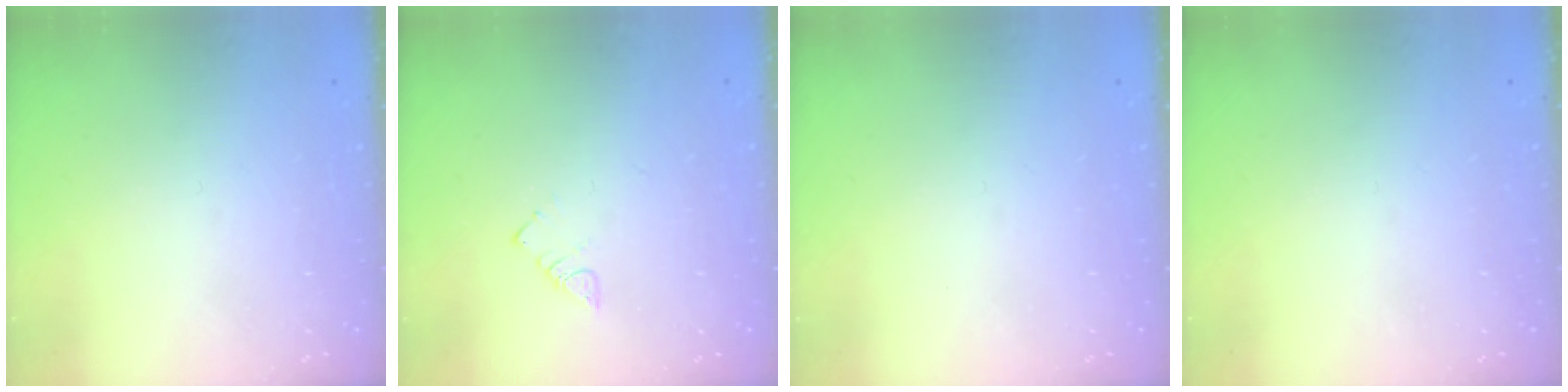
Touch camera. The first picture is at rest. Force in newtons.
{"total": 2.8, "press": 2.8, "slide": 0.3}
{"total": 0.0}
{"total": 0.0}